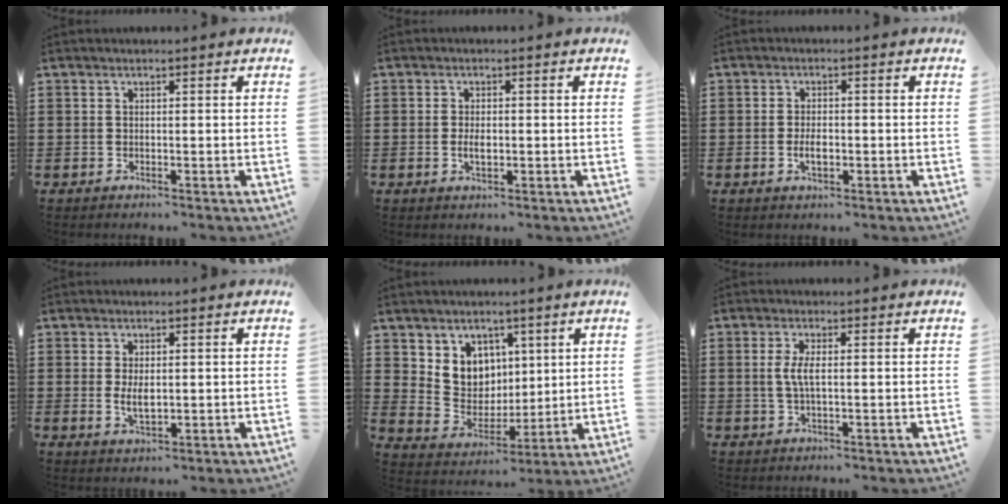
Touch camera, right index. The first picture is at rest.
{"total": 2.4, "force": [-0.3, 1.1, 2.1], "torque": [-0.039, 0.001, -0.004]}
{"total": 2.8, "force": [-0.6, 1.3, 2.4], "torque": [-0.045, 0.002, -0.010]}
{"total": 3.3, "force": [0.1, 1.6, 2.9], "torque": [-0.055, 0.005, 0.002]}
{"total": 7.1, "force": [3.4, 6.2, 0.7], "torque": [-0.048, -0.015, 0.066]}
{"total": 3.4, "force": [0.1, 0.9, 3.3], "torque": [-0.076, -0.006, -0.005]}